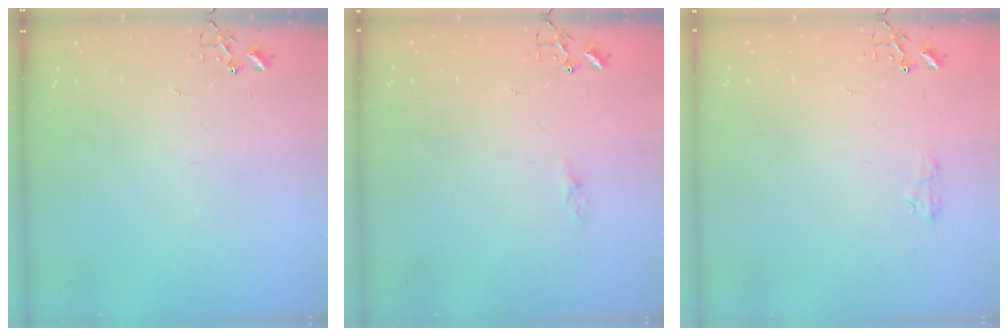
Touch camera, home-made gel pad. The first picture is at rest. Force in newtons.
{"total": 3.3, "press": 3.3, "slide": 0.4}
{"total": 5.2, "press": 5.2, "slide": 0.7}